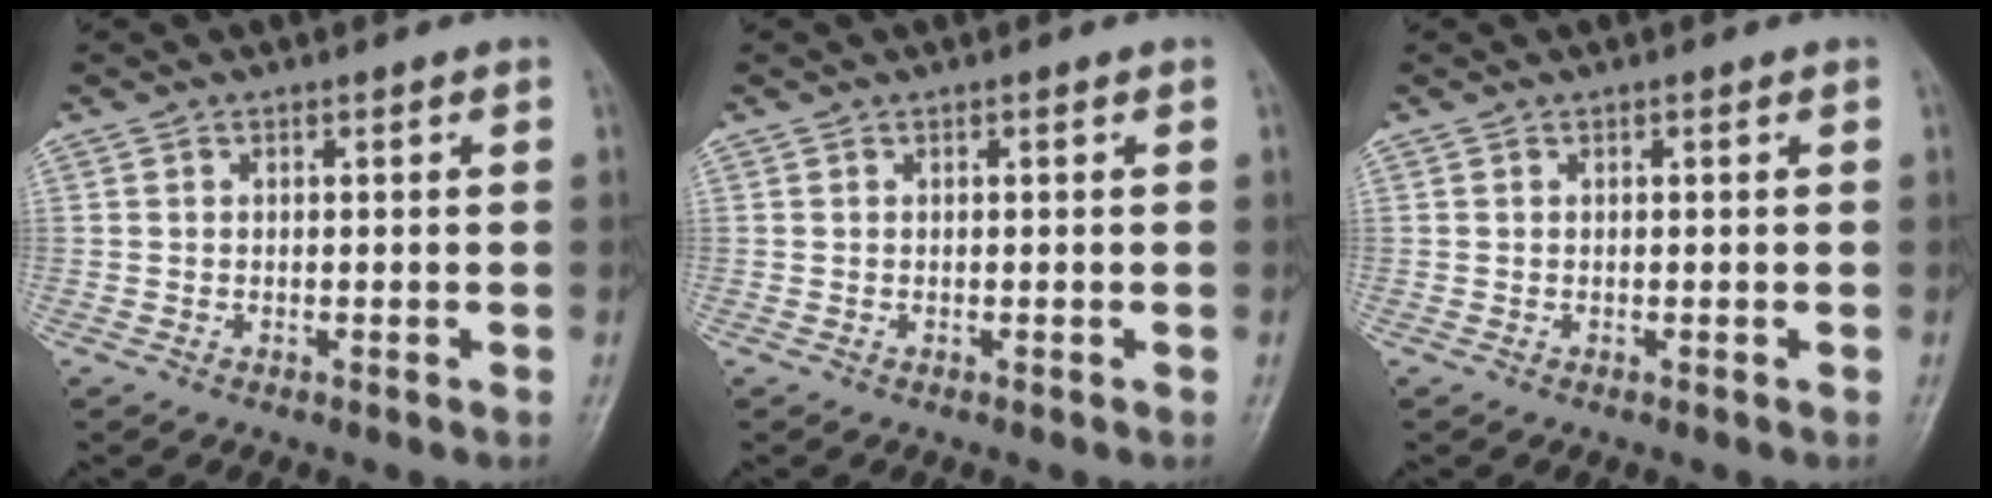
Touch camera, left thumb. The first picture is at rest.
{"total": 0.0}
{"total": 0.0}